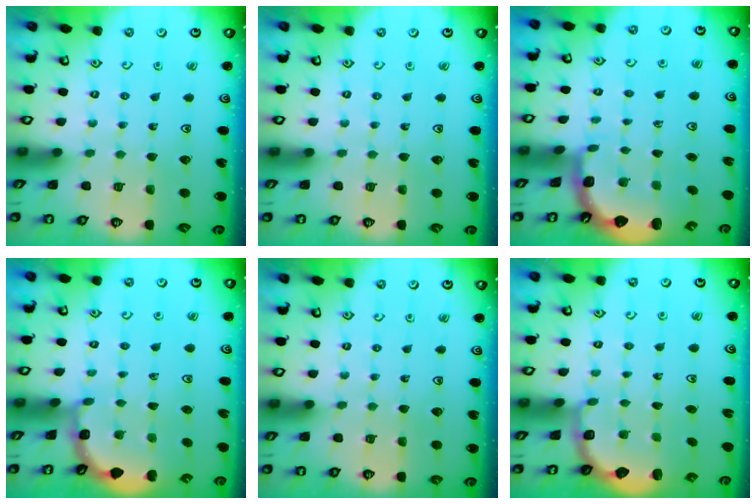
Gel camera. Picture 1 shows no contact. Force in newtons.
{"total": 0.0}
{"total": 2.4, "press": 1.7, "slide": 1.6}
{"total": 1.9, "press": 1.9, "slide": 0.3}
{"total": 0.0}
{"total": 2.8, "press": 2.1, "slide": 1.8}